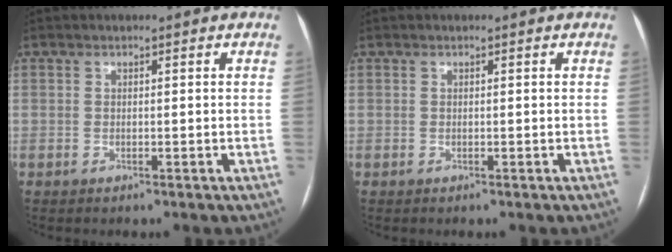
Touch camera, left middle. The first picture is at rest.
{"total": 0.0}